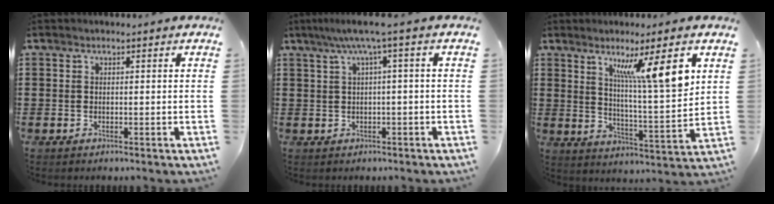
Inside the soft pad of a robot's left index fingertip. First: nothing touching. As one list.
[{"total": 4.3, "force": [0.9, -0.3, 4.2], "torque": [-0.081, 0.000, 0.010]}, {"total": 10.9, "force": [5.7, 1.2, 9.2], "torque": [-0.160, -0.020, 0.089]}]